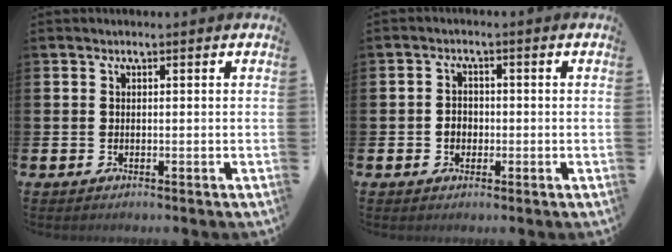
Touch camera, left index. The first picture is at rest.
{"total": 2.2, "force": [-0.5, 1.9, 1.0], "torque": [-0.011, 0.003, -0.015]}